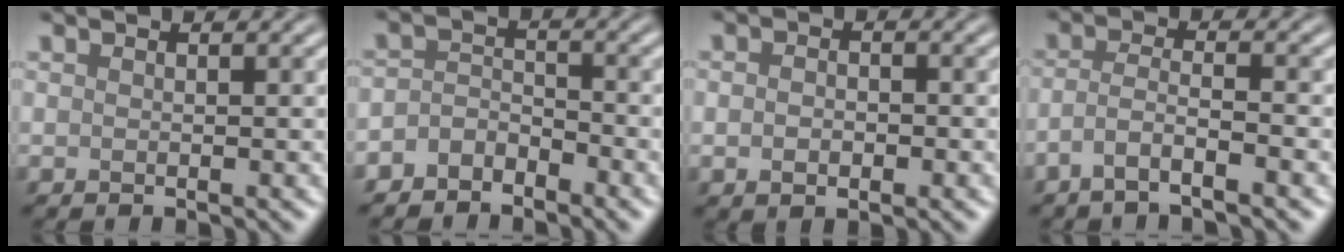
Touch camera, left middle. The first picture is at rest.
{"total": 2.5, "force": [-2.1, 1.2, 0.6], "torque": [-0.011, 0.008, -0.046]}
{"total": 2.0, "force": [-0.3, 1.3, 1.5], "torque": [-0.024, 0.000, -0.004]}
{"total": 3.0, "force": [-1.8, 0.4, 2.3], "torque": [-0.045, 0.004, -0.047]}